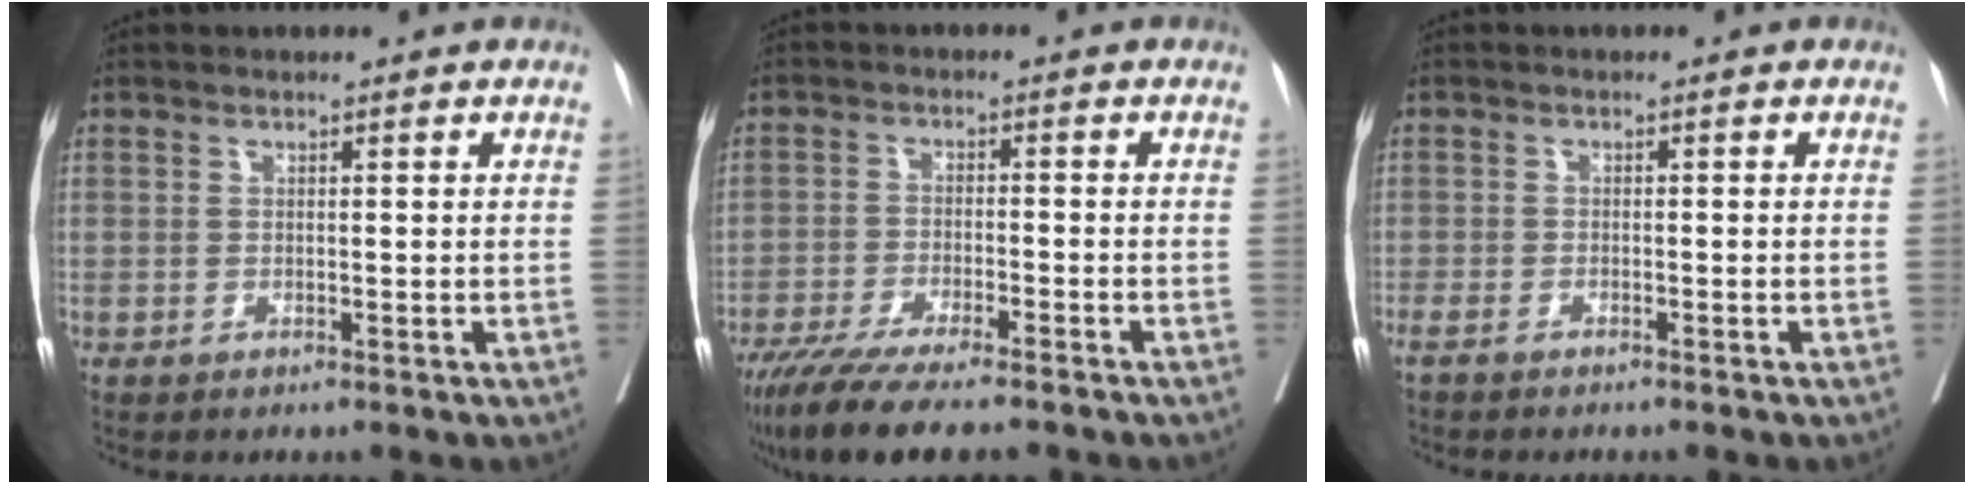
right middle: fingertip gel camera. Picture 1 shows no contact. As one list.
[{"total": 12.5, "force": [-10.2, 1.5, 7.0], "torque": [-0.114, -0.031, -0.163]}, {"total": 2.5, "force": [-2.2, 0.1, 1.3], "torque": [-0.025, -0.006, -0.033]}]